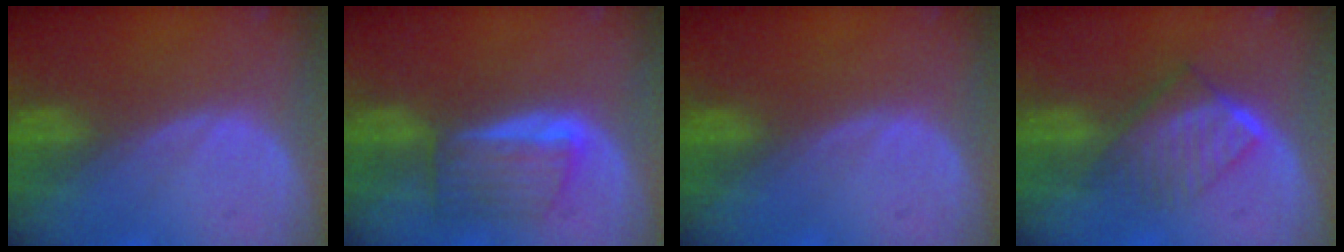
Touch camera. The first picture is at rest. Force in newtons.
{"total": 5.6, "press": 5.5, "slide": 1.4}
{"total": 0.0}
{"total": 6.7, "press": 6.1, "slide": 2.8}